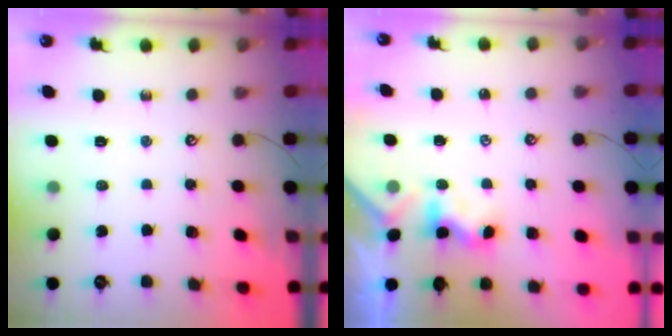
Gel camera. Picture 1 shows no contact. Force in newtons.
{"total": 1.7, "press": 1.7, "slide": 0.5}